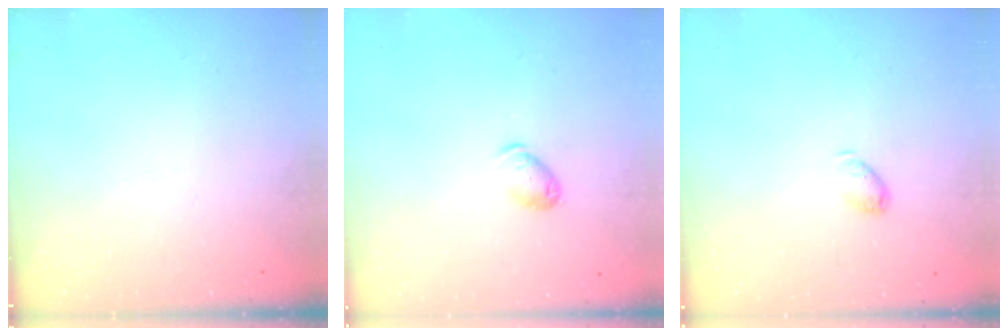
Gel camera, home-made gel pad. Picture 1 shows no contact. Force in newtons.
{"total": 5.6, "press": 5.5, "slide": 1.2}
{"total": 4.9, "press": 4.8, "slide": 0.8}